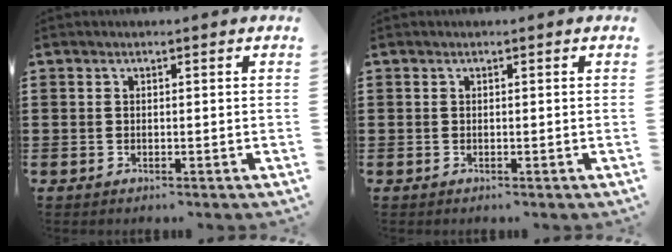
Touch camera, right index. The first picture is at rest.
{"total": 0.0}